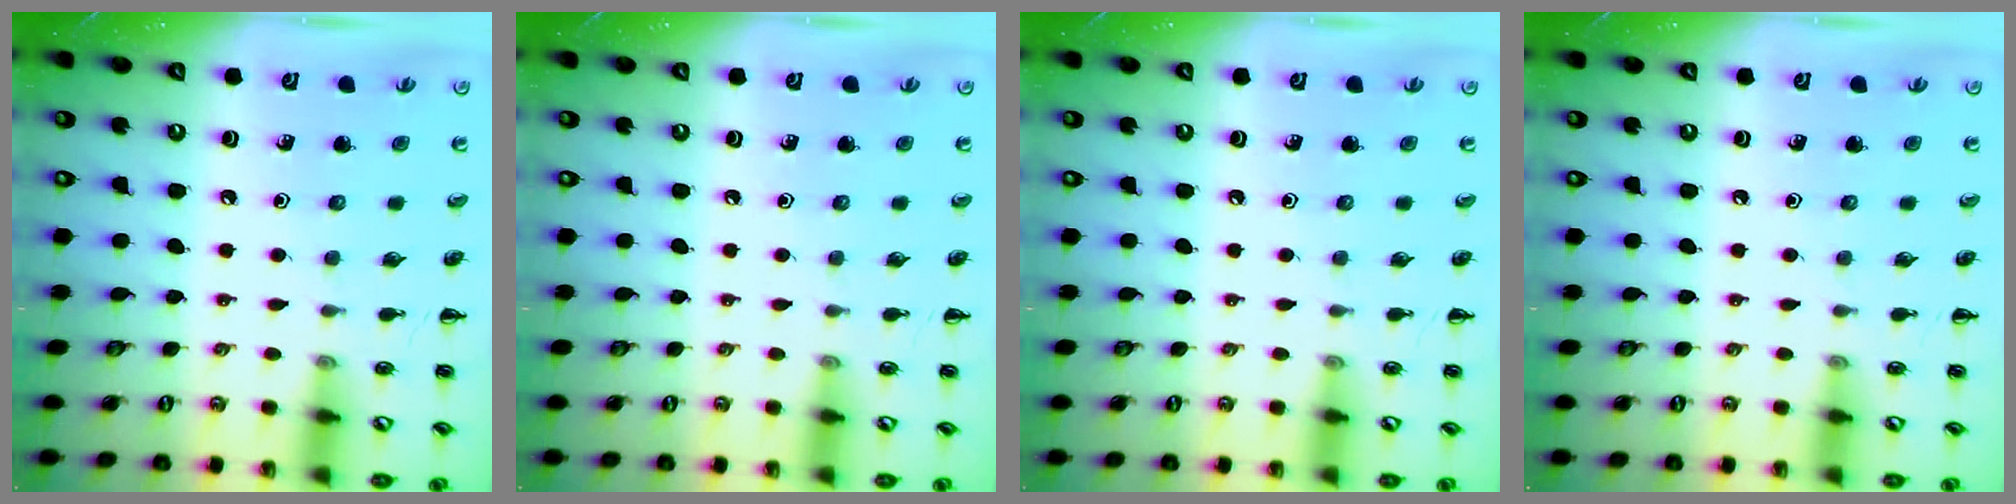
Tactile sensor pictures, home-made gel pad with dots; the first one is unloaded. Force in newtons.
{"total": 0.0}
{"total": 0.0}
{"total": 0.0}